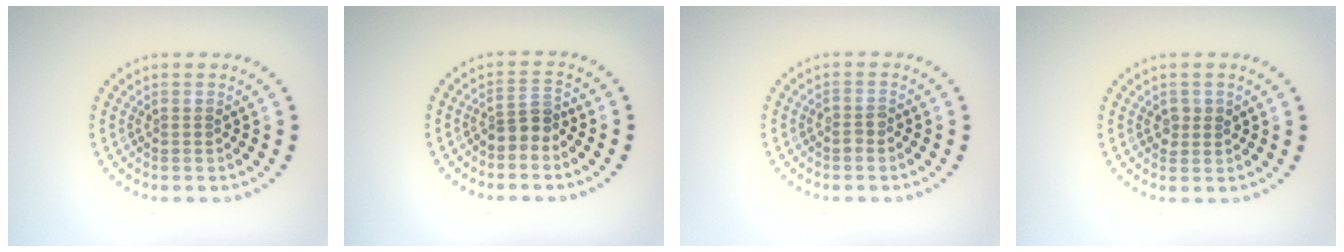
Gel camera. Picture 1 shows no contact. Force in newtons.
{"total": 2.2, "press": 1.8, "slide": 1.3}
{"total": 0.9, "press": 0.7, "slide": 0.5}
{"total": 1.4, "press": 1.3, "slide": 0.4}